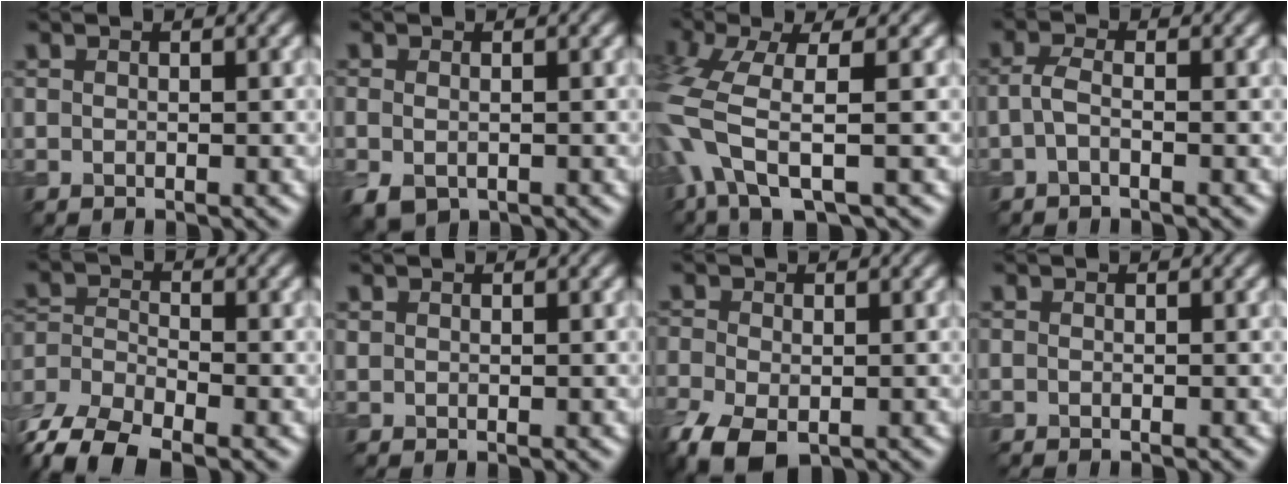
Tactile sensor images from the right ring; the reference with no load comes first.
{"total": 2.2, "force": [-0.9, 1.4, 1.4], "torque": [-0.035, -0.013, -0.014]}
{"total": 8.0, "force": [-2.0, 2.8, 7.2], "torque": [-0.179, -0.011, -0.042]}
{"total": 1.7, "force": [-0.6, 0.6, 1.4], "torque": [-0.034, 0.001, -0.016]}
{"total": 6.8, "force": [-5.0, 2.8, 3.7], "torque": [-0.069, -0.008, -0.105]}
{"total": 0.0}
{"total": 5.8, "force": [-3.0, 3.1, 3.8], "torque": [-0.095, -0.018, -0.061]}
{"total": 0.9, "force": [-0.7, 0.2, 0.4], "torque": [-0.001, -0.008, -0.013]}